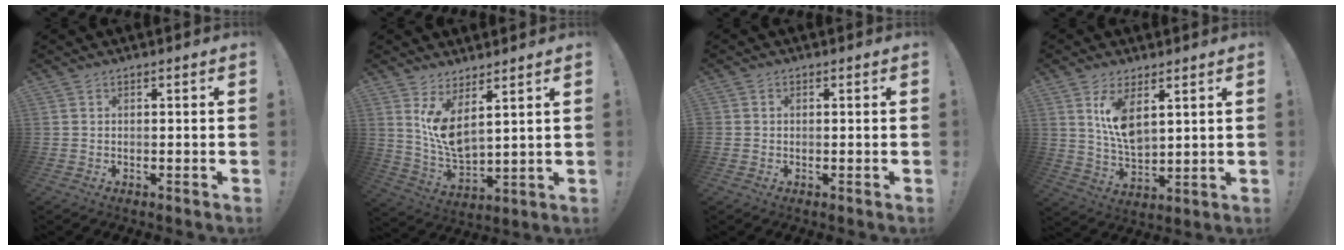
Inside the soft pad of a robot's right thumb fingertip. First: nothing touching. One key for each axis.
{"total": 9.8, "fx": 5.8, "fy": 3.4, "fz": 7.1, "tx": -0.122, "ty": -0.048, "tz": 0.109}
{"total": 0.6, "fx": -0.1, "fy": 0.6, "fz": 0.1, "tx": -0.007, "ty": 0.005, "tz": 0.000}
{"total": 9.8, "fx": 5.0, "fy": 4.4, "fz": 7.2, "tx": -0.130, "ty": -0.025, "tz": 0.090}